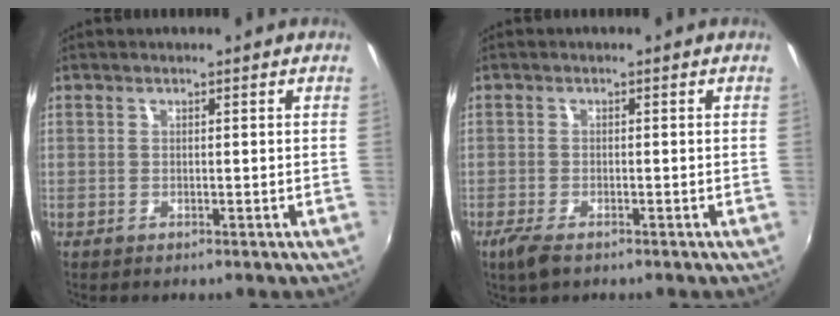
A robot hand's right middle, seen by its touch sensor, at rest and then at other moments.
{"total": 3.5, "force": [-2.4, 1.2, 2.3], "torque": [-0.056, -0.010, -0.045]}